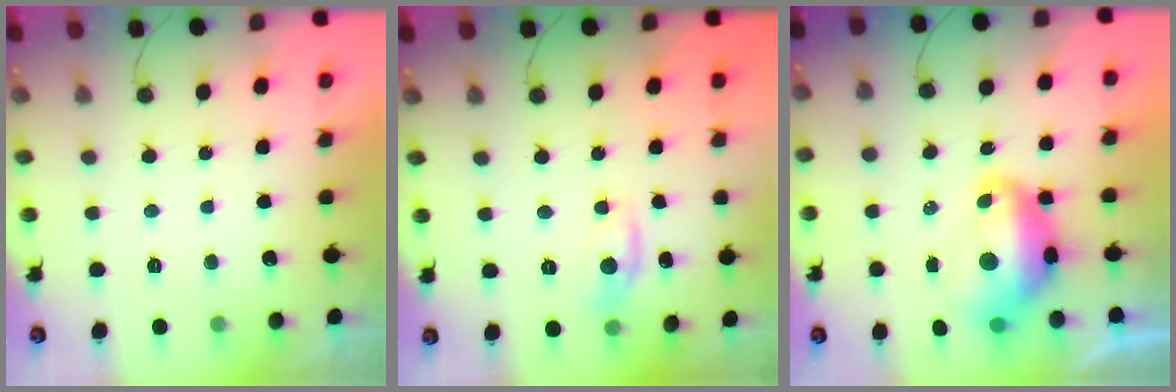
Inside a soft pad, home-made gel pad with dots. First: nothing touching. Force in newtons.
{"total": 6.3, "press": 6.3, "slide": 0.4}
{"total": 12.8, "press": 12.7, "slide": 1.1}